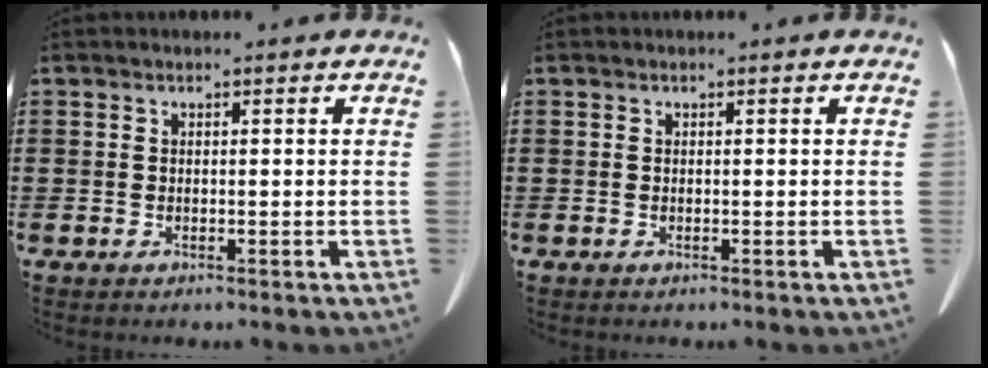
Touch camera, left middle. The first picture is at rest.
{"total": 0.0}